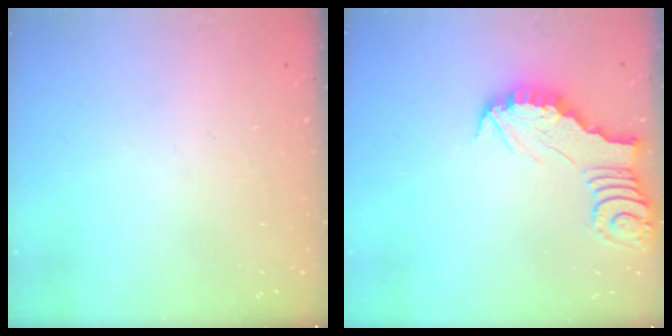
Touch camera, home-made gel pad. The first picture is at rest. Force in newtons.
{"total": 2.5, "press": 2.5, "slide": 0.1}